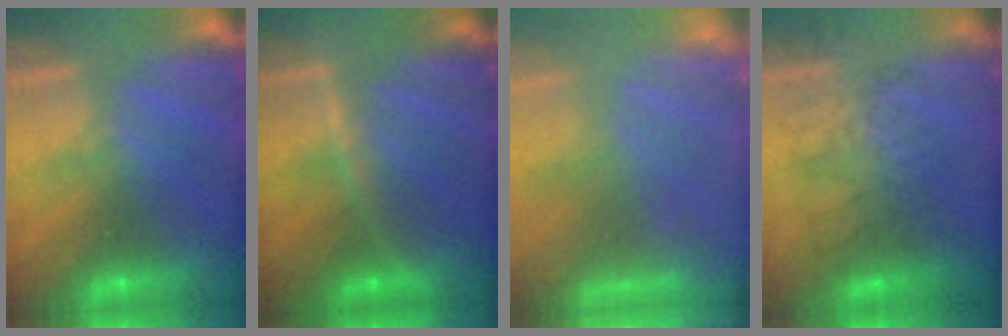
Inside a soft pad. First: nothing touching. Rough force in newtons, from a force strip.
{"total": 3.4}
{"total": 6.1}
{"total": 4.9}